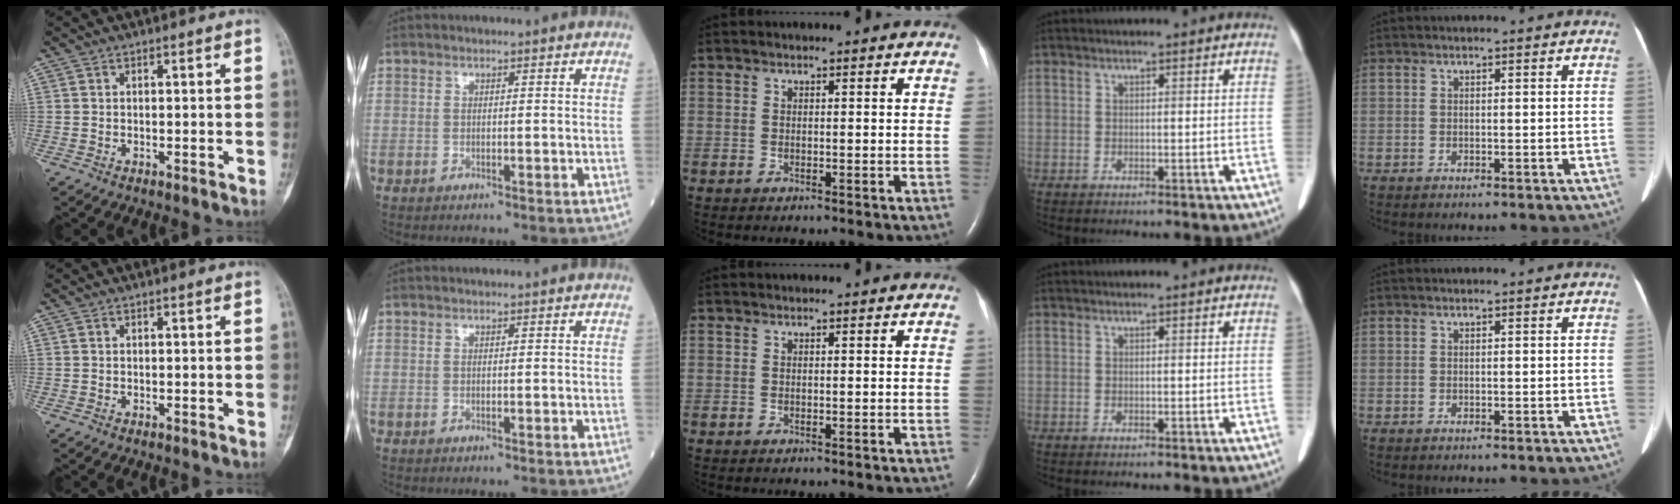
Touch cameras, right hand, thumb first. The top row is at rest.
{}